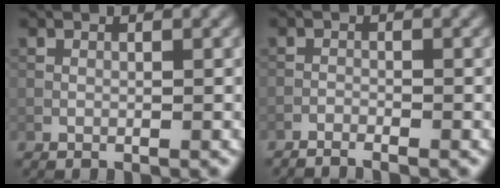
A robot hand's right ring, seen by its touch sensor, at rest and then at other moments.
{"total": 1.7, "force": [-1.6, 0.0, 0.7], "torque": [-0.022, -0.004, -0.035]}